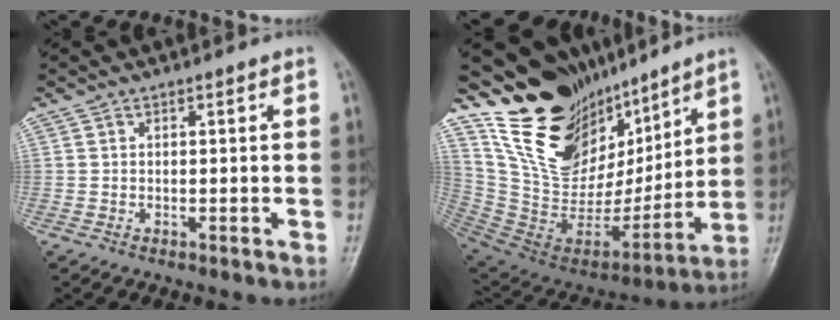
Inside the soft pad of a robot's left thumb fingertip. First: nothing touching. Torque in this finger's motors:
{"motor_torque": [1.04, 0.08, 0.80, -1.97, 0.14]}